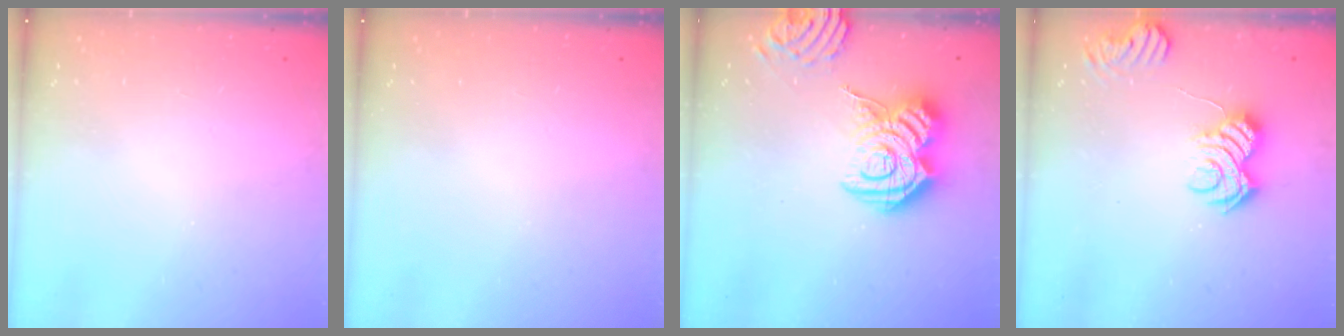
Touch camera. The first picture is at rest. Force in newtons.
{"total": 0.0}
{"total": 16.3, "press": 16.2, "slide": 1.5}
{"total": 6.9, "press": 6.9, "slide": 0.3}